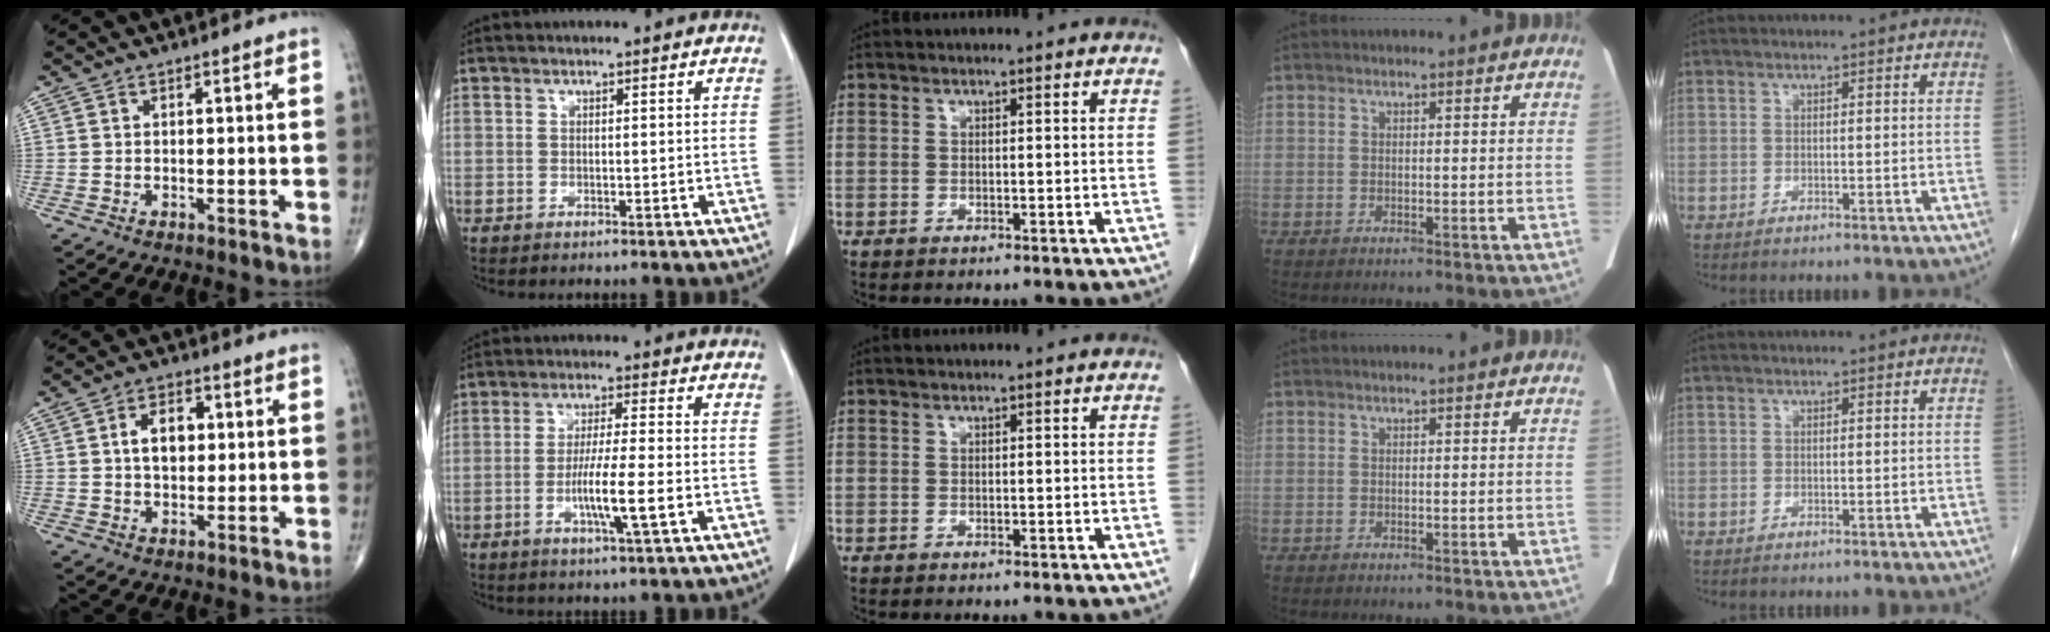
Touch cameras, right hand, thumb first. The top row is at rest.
{"thumb": {"total": 6.9, "force": [1.1, 4.5, 5.1], "torque": [-0.064, 0.009, 0.015]}, "index": {"total": 7.6, "force": [-2.0, -0.2, 7.3], "torque": [-0.132, -0.012, -0.039]}}